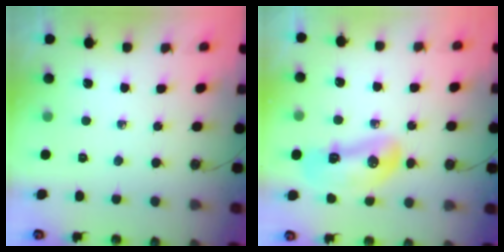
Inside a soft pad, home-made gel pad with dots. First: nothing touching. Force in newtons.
{"total": 20.1, "press": 14.2, "slide": 14.3}